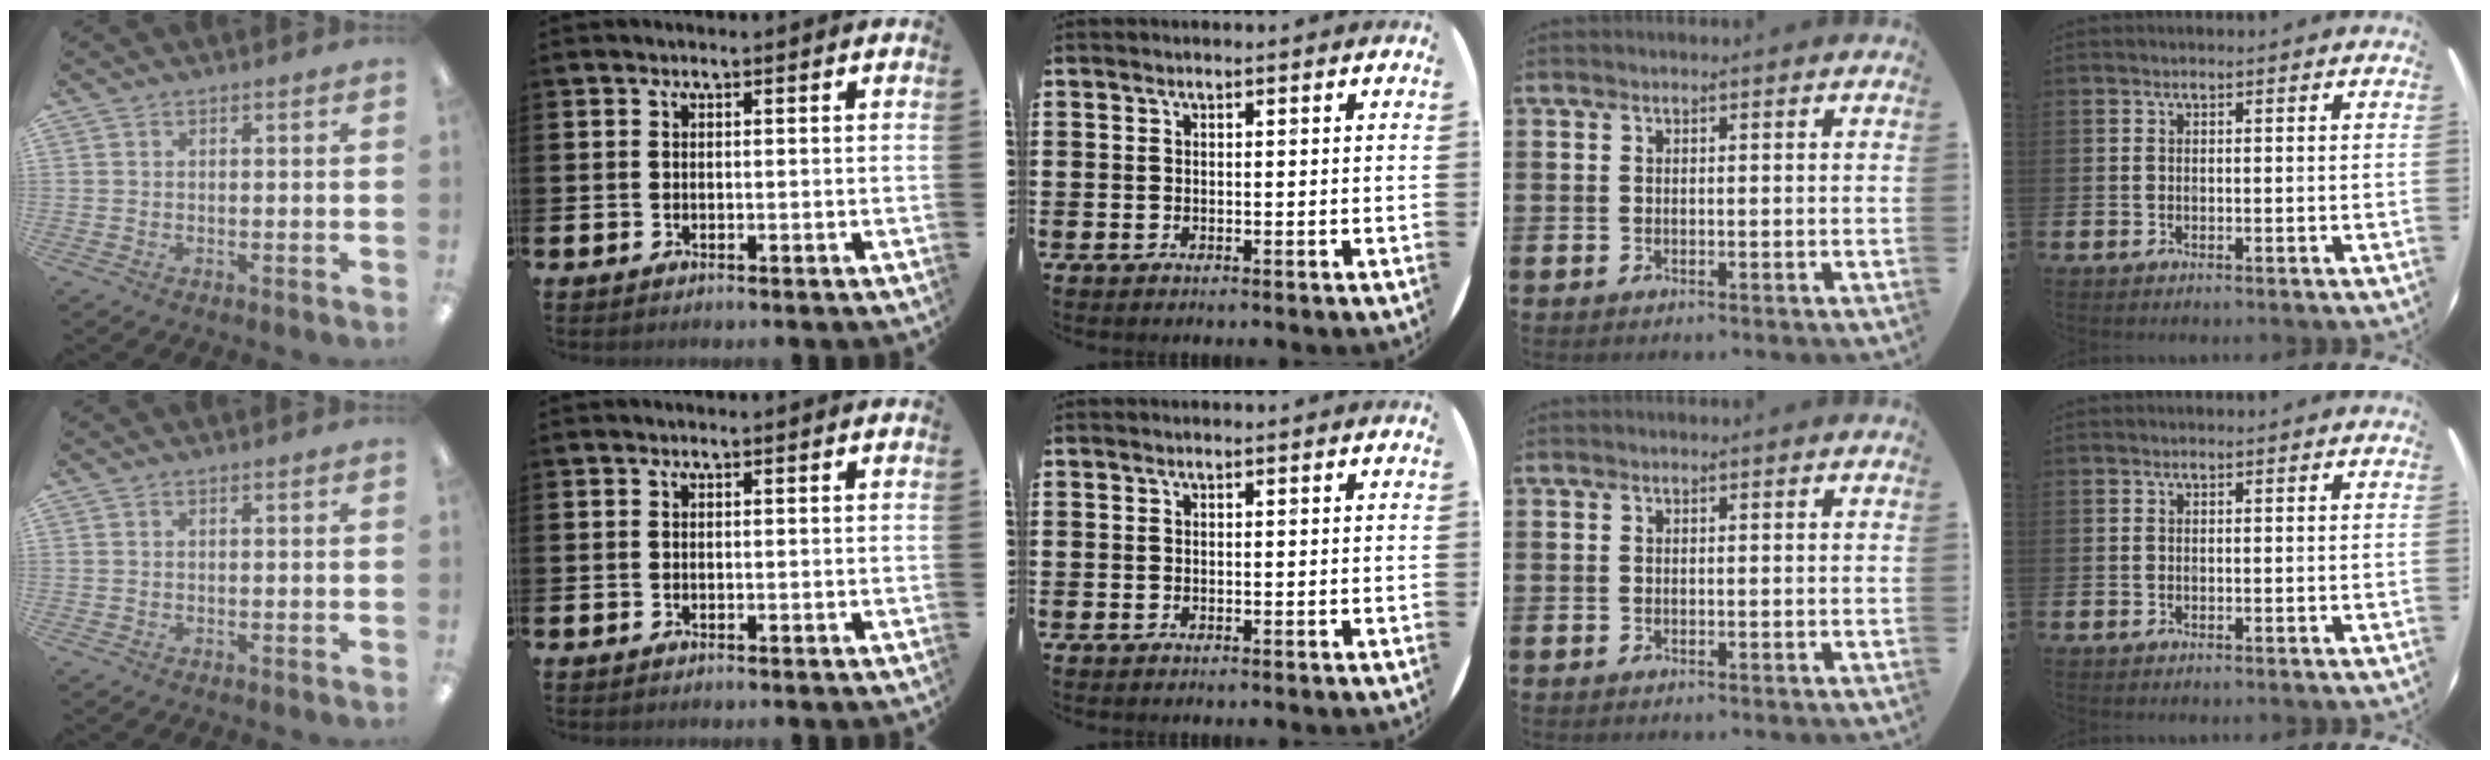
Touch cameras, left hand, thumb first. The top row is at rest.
{}